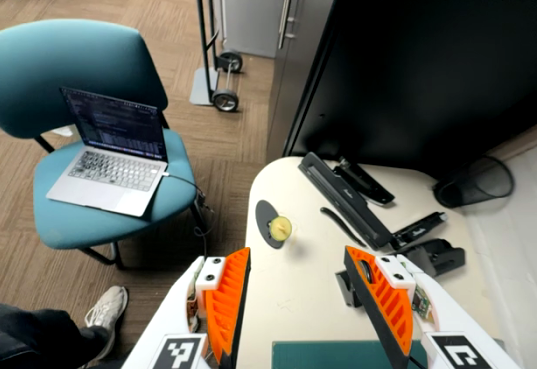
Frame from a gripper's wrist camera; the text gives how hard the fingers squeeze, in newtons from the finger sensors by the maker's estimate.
{"total": 0.0}